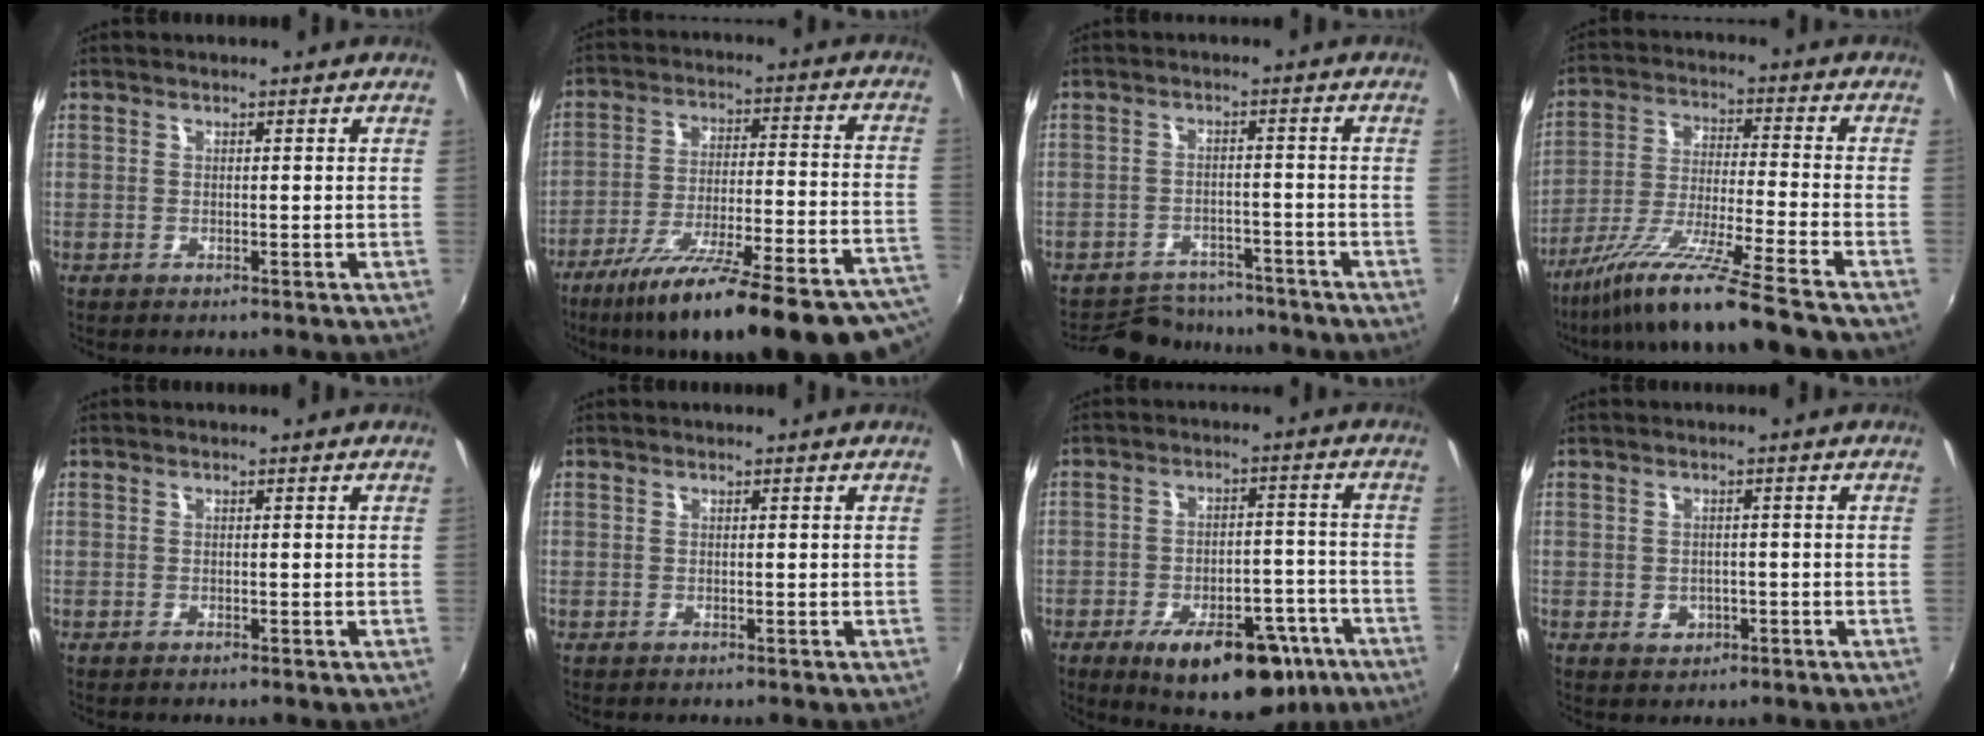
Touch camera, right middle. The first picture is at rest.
{"total": 30.7, "force": [-24.2, 5.2, 18.2], "torque": [-0.263, -0.061, -0.336]}
{"total": 11.5, "force": [-10.3, 4.3, 2.9], "torque": [-0.073, 0.008, -0.144]}
{"total": 15.6, "force": [-12.8, -1.7, 8.9], "torque": [-0.172, -0.035, -0.225]}
{"total": 0.0}
{"total": 0.0}
{"total": 17.2, "force": [-10.1, 8.8, 10.9], "torque": [-0.165, 0.011, -0.127]}
{"total": 3.1, "force": [-1.0, 2.6, 1.2], "torque": [-0.024, -0.001, -0.011]}